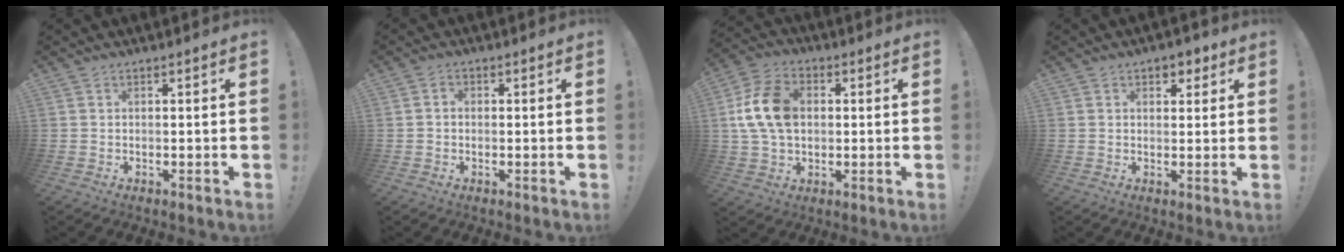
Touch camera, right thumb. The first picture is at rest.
{"total": 1.6, "force": [-0.6, 1.2, 0.8], "torque": [-0.016, 0.007, -0.010]}
{"total": 14.8, "force": [1.6, 10.6, 10.2], "torque": [-0.187, 0.009, 0.035]}
{"total": 3.7, "force": [2.1, 2.5, 1.7], "torque": [-0.001, -0.010, 0.031]}